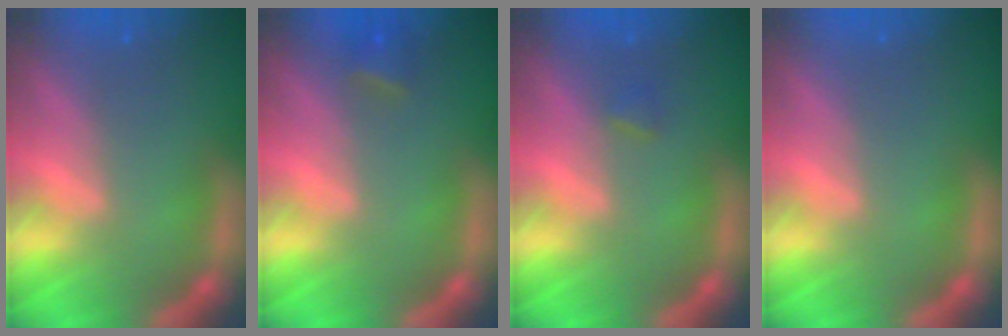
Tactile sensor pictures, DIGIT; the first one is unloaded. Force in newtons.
{"total": 1.9}
{"total": 0.9}
{"total": 0.0}